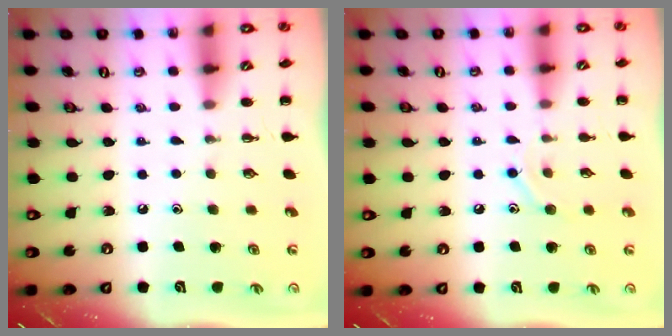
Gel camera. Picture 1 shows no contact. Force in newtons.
{"total": 8.2, "press": 8.1, "slide": 1.5}